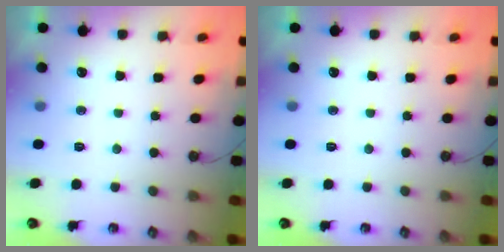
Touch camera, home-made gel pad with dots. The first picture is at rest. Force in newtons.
{"total": 0.0}